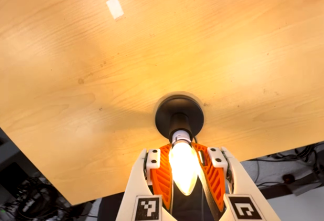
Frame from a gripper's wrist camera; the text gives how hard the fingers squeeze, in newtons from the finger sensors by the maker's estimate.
{"total": 24.5, "left": 30.3, "right": 18.7}